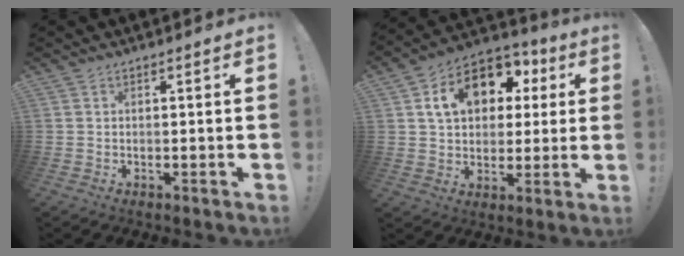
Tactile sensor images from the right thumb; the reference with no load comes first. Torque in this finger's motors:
{"motor_torque": [1.94, 2.60, 0.85, 0.49, 0.07]}